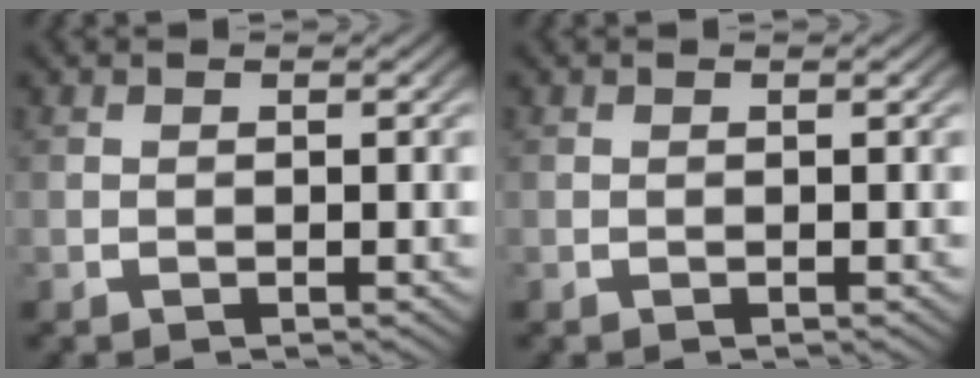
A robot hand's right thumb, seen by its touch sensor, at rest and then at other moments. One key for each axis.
{"total": 0.0}